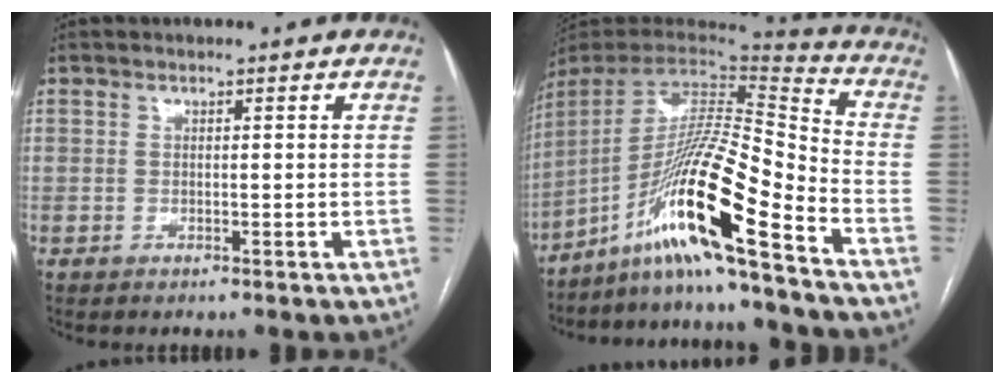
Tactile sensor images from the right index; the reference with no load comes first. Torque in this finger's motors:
{"motor_torque": [1.78, -0.36, 1.06, 0.21]}